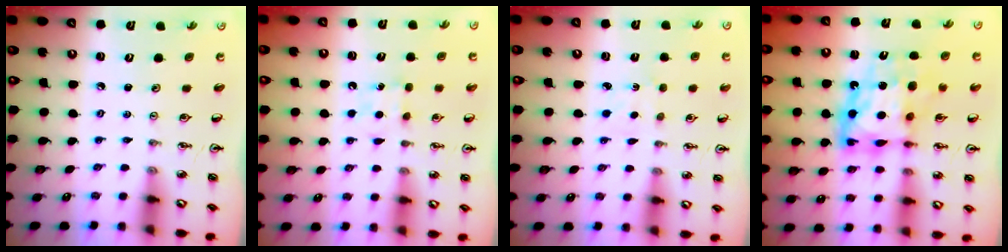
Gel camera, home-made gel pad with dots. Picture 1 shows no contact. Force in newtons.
{"total": 7.6, "press": 7.5, "slide": 0.8}
{"total": 1.6, "press": 1.6, "slide": 0.3}
{"total": 12.6, "press": 12.6, "slide": 1.1}